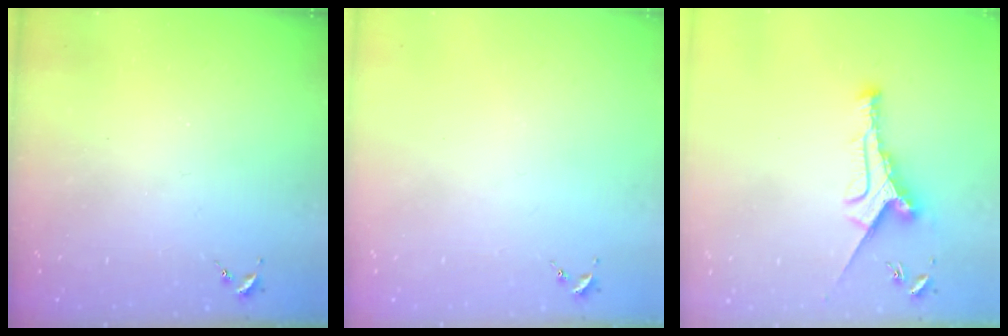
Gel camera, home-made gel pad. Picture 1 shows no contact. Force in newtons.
{"total": 0.0}
{"total": 10.0, "press": 10.0, "slide": 0.5}